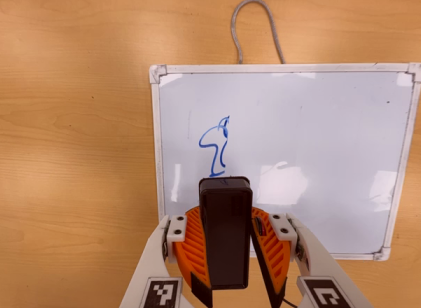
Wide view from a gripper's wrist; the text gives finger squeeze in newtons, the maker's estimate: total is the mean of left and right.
{"total": 10.2, "left": 10.2, "right": 10.2}